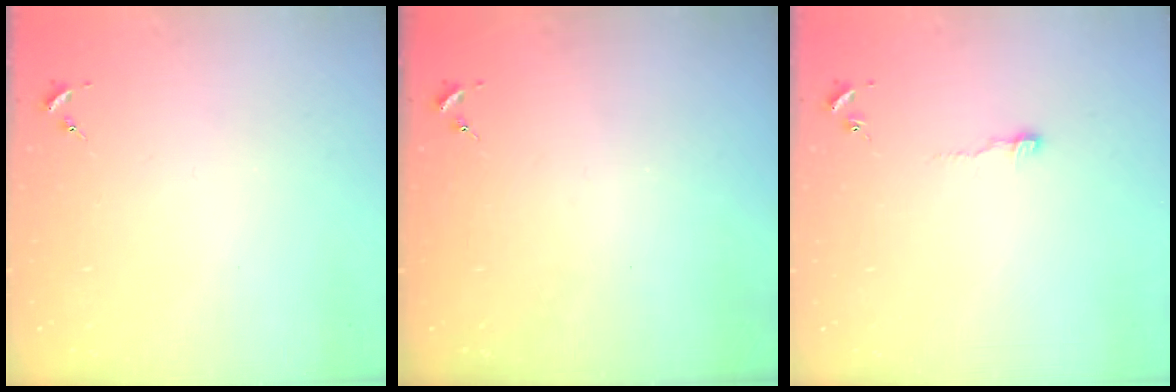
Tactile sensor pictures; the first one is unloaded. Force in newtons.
{"total": 0.0}
{"total": 3.4, "press": 3.4, "slide": 0.2}